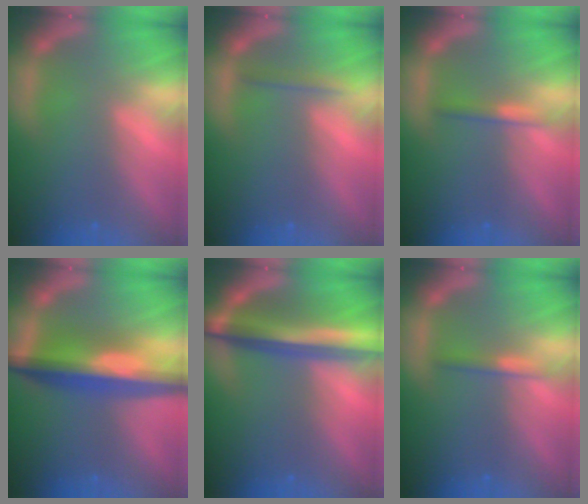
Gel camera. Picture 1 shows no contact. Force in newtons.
{"total": 1.4}
{"total": 1.4}
{"total": 8.6}
{"total": 8.6}
{"total": 1.4}